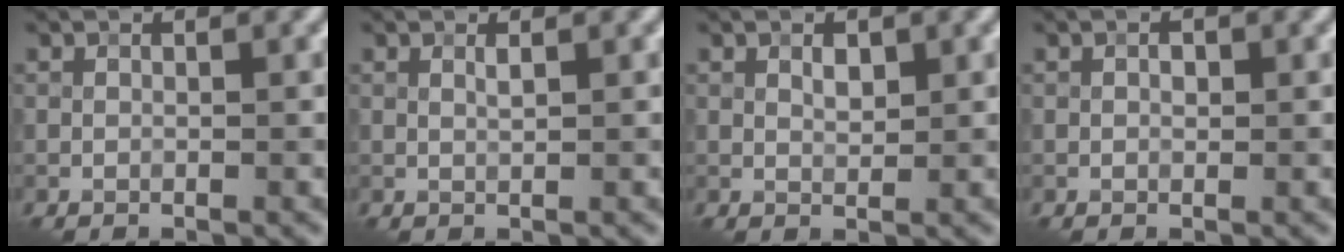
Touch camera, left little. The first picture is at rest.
{"total": 0.6, "force": [0.3, 0.1, 0.5], "torque": [-0.011, 0.000, 0.006]}
{"total": 1.3, "force": [0.5, 0.7, 0.9], "torque": [-0.014, -0.001, 0.010]}
{"total": 0.7, "force": [0.1, 0.5, 0.5], "torque": [-0.005, -0.001, 0.000]}